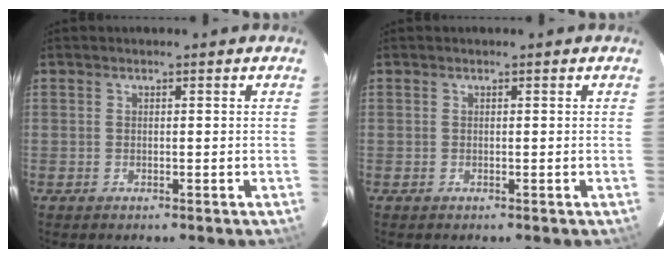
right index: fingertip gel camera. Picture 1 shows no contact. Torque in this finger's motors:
{"motor_torque": [0.54, 0.27, 0.00, 0.01]}